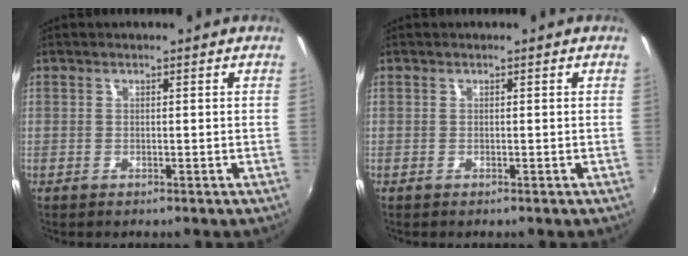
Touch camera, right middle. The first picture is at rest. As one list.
[{"total": 0.0}]